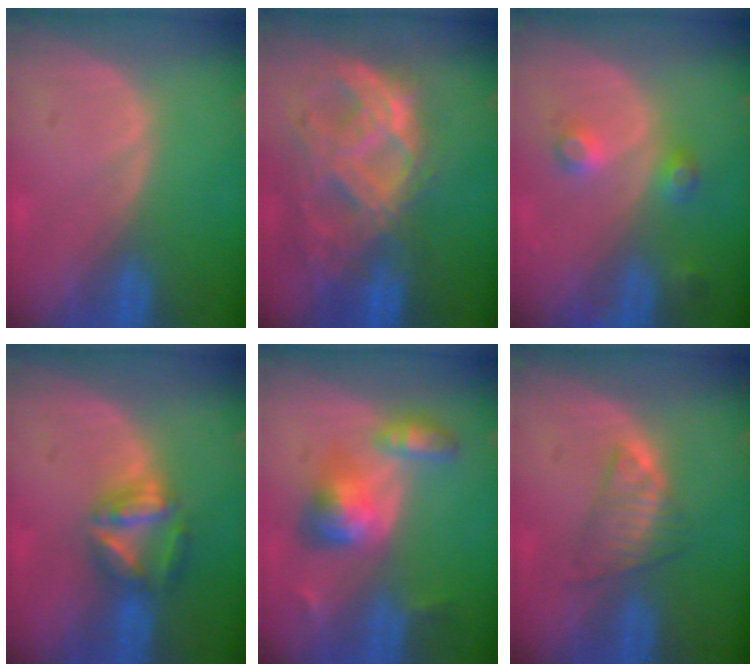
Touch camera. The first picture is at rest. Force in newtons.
{"total": 11.4, "press": 9.6, "slide": 6.2}
{"total": 3.8, "press": 3.5, "slide": 1.4}
{"total": 5.6, "press": 5.6, "slide": 0.2}
{"total": 6.0, "press": 6.0, "slide": 0.8}
{"total": 4.0, "press": 4.0, "slide": 0.6}